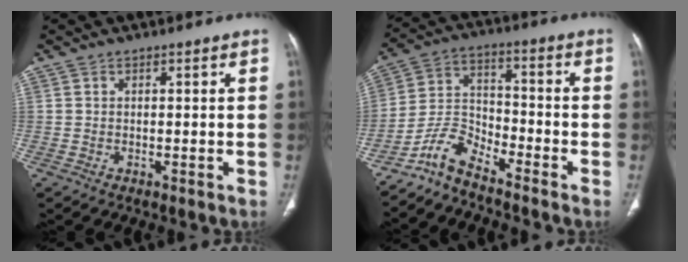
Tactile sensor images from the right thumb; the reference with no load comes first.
{"total": 7.2, "force": [-6.4, 1.9, 2.7], "torque": [-0.055, 0.062, -0.133]}